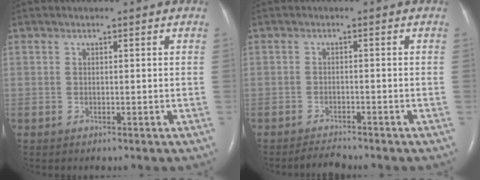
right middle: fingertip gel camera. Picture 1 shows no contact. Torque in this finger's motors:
{"motor_torque": [0.23, -0.22, -0.01, 0.00]}